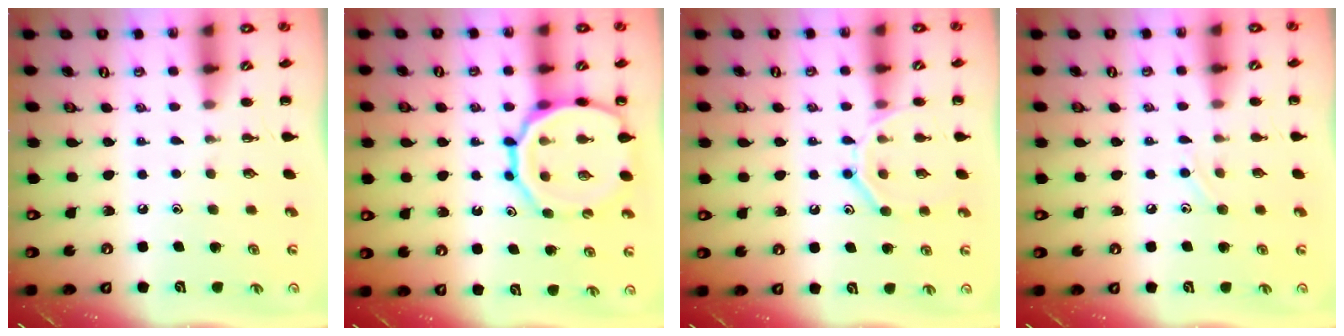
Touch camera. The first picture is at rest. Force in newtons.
{"total": 16.7, "press": 16.4, "slide": 3.0}
{"total": 11.6, "press": 11.5, "slide": 1.4}
{"total": 6.3, "press": 6.1, "slide": 1.6}